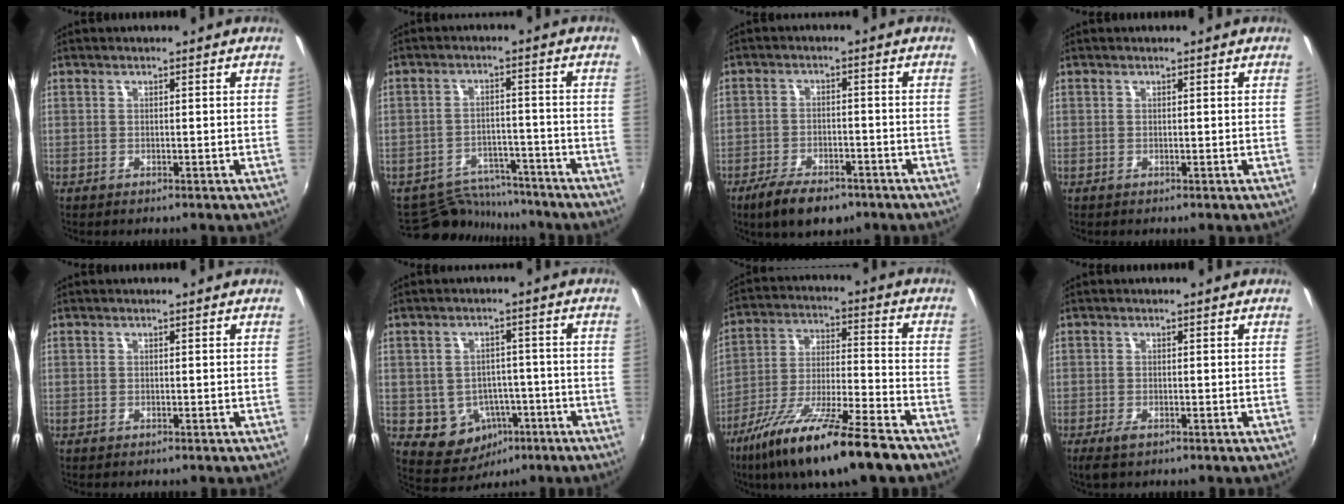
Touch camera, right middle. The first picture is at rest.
{"total": 10.1, "force": [-9.4, 3.5, 1.2], "torque": [-0.040, 0.015, -0.137]}
{"total": 9.1, "force": [-6.6, 3.9, 5.1], "torque": [-0.119, -0.015, -0.109]}
{"total": 0.0}
{"total": 0.0}
{"total": 9.0, "force": [-3.4, 7.7, 3.3], "torque": [-0.077, 0.012, -0.024]}
{"total": 19.6, "force": [-13.6, 2.8, 13.9], "torque": [-0.261, -0.042, -0.234]}
{"total": 2.2, "force": [-1.3, 0.8, 1.5], "torque": [-0.031, -0.009, -0.023]}